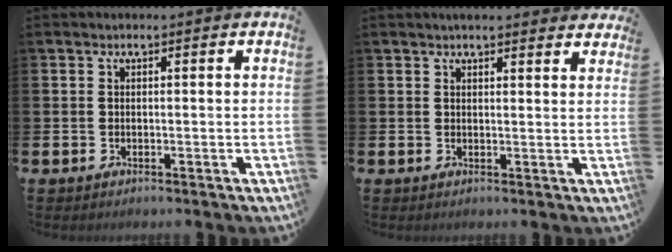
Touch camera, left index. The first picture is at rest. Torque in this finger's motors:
{"motor_torque": [0.81, -0.75, 0.73, 0.16]}